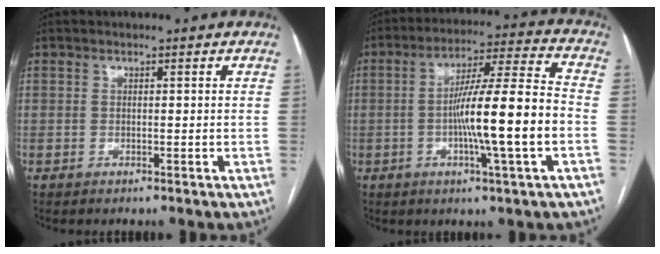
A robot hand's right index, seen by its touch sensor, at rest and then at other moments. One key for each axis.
{"total": 14.5, "fx": -2.9, "fy": -0.3, "fz": 14.2, "tx": -0.236, "ty": 0.003, "tz": -0.053}